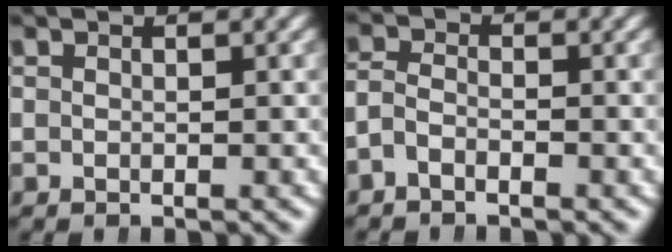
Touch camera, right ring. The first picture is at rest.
{"total": 2.8, "force": [-1.3, 2.0, 1.3], "torque": [-0.039, -0.014, -0.024]}